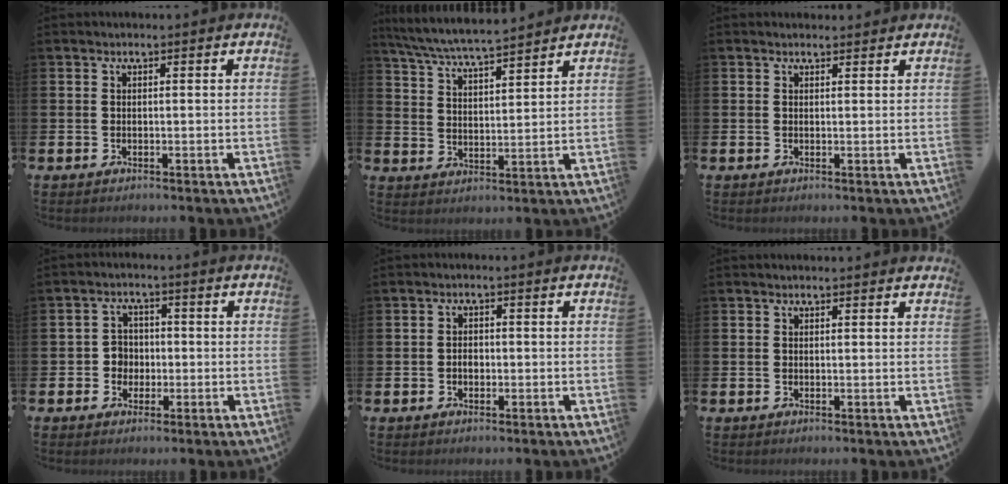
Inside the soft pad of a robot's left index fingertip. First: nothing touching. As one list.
[{"total": 6.7, "force": [6.4, 0.3, 1.8], "torque": [-0.059, -0.036, 0.114]}, {"total": 0.9, "force": [0.8, 0.3, 0.2], "torque": [0.007, 0.000, 0.013]}, {"total": 2.9, "force": [-0.5, 2.8, 0.7], "torque": [-0.008, 0.002, -0.019]}, {"total": 1.6, "force": [-0.3, 1.1, 1.1], "torque": [-0.004, -0.001, -0.012]}, {"total": 0.7, "force": [0.7, 0.0, 0.1], "torque": [0.005, -0.004, 0.011]}]